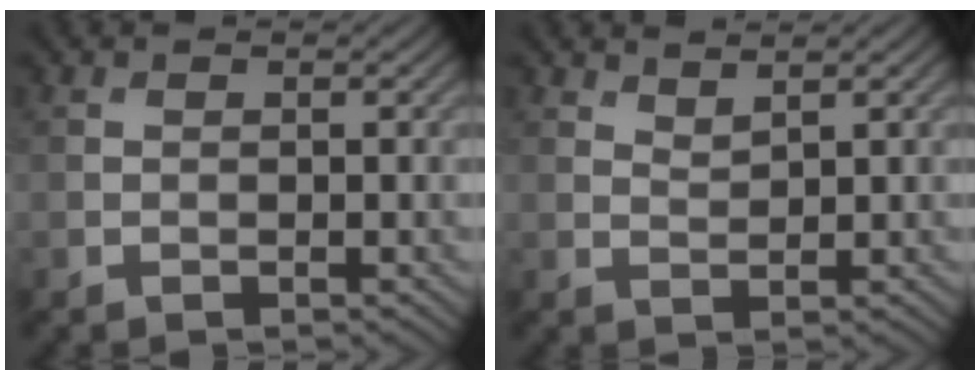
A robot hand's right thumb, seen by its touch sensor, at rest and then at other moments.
{"total": 1.7, "force": [1.5, 0.3, 0.7], "torque": [-0.019, -0.001, 0.034]}